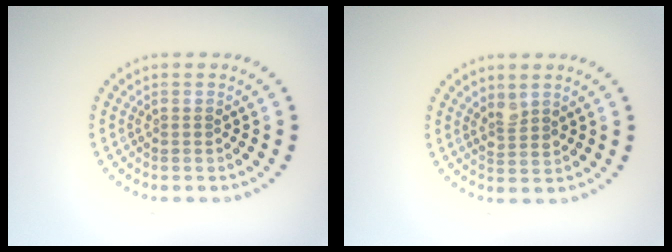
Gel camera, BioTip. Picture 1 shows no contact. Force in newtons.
{"total": 1.6, "press": 1.4, "slide": 0.8}